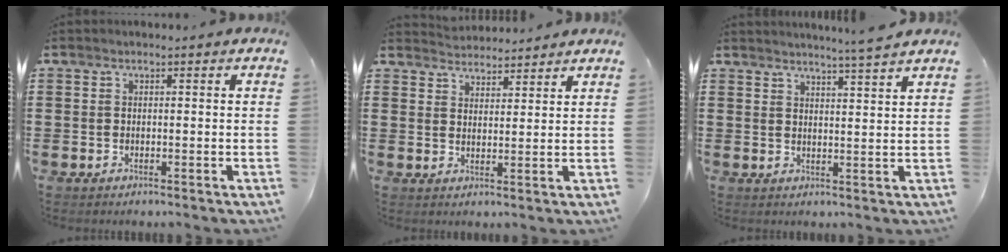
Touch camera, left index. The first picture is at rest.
{"total": 3.0, "force": [2.9, 0.1, -0.7], "torque": [0.003, -0.012, 0.055]}
{"total": 3.6, "force": [3.4, -1.1, 0.6], "torque": [-0.023, -0.017, 0.060]}